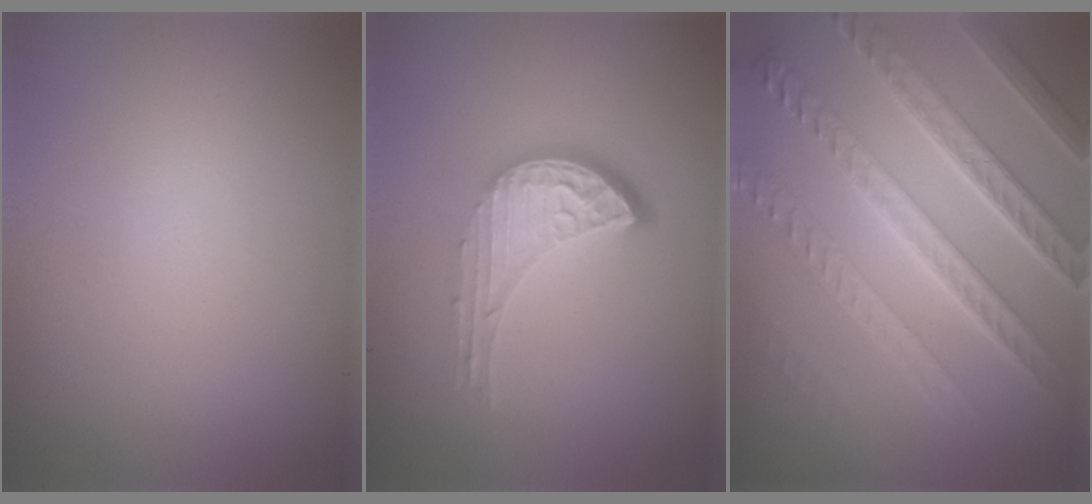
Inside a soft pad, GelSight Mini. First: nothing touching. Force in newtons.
{"total": 4.6, "press": 3.3, "slide": 3.2}
{"total": 8.9, "press": 6.4, "slide": 6.3}